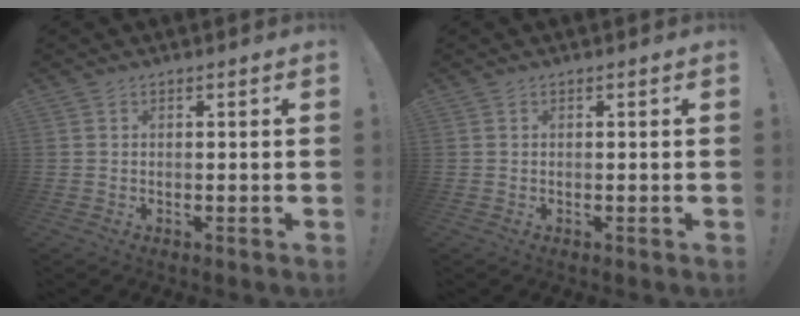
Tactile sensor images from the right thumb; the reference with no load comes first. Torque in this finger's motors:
{"motor_torque": [-0.02, -0.02, 0.00, 0.00, 0.00]}